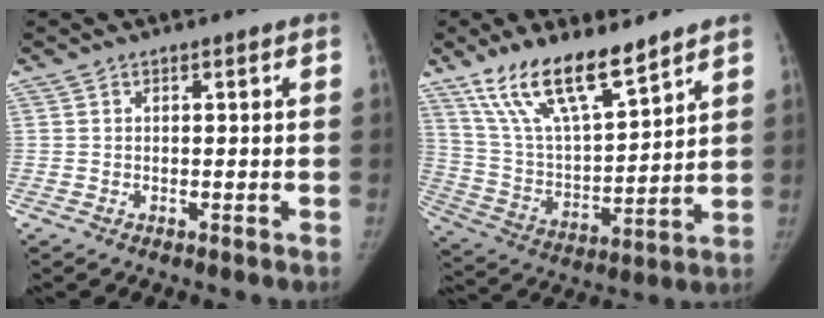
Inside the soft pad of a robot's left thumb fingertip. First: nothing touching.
{"total": 16.7, "force": [11.8, 4.6, 10.9], "torque": [-0.176, -0.057, 0.235]}